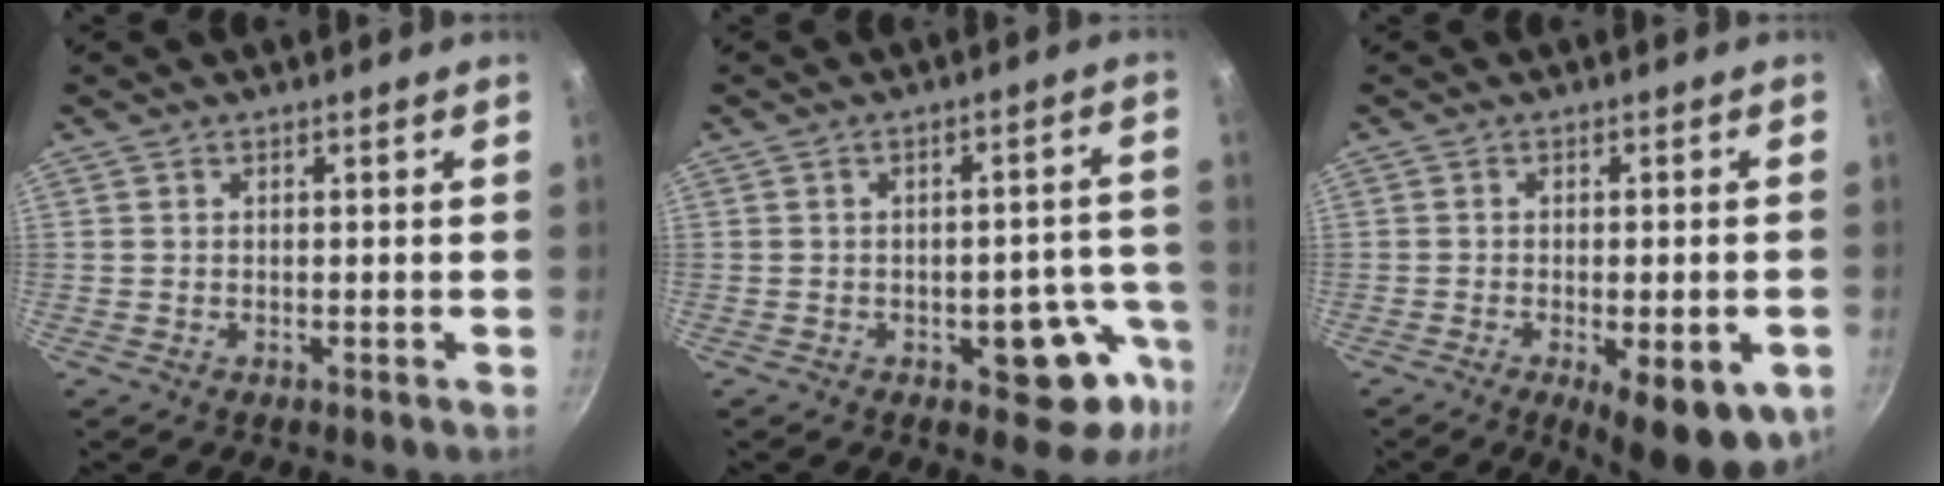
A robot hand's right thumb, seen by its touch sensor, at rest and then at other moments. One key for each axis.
{"total": 11.1, "fx": -4.8, "fy": 5.9, "fz": 8.1, "tx": -0.024, "ty": 0.033, "tz": -0.054}
{"total": 12.1, "fx": -4.8, "fy": 3.9, "fz": 10.4, "tx": -0.117, "ty": 0.004, "tz": -0.058}